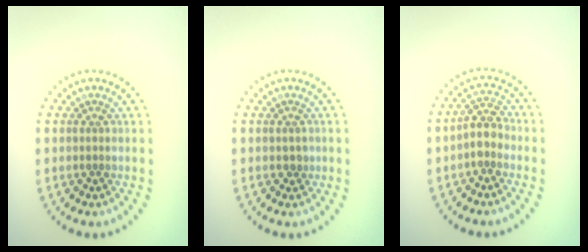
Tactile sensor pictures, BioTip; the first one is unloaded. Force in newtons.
{"total": 0.7, "press": 0.7, "slide": 0.3}
{"total": 2.4, "press": 2.0, "slide": 1.3}